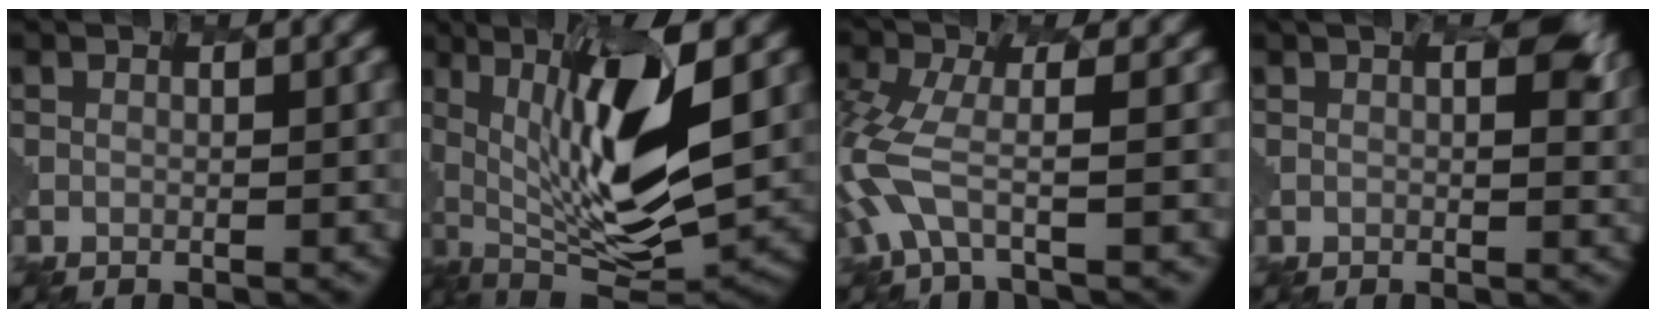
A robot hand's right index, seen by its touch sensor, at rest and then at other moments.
{"total": 10.0, "force": [2.8, 2.1, 9.4], "torque": [-0.211, 0.004, 0.035]}
{"total": 4.0, "force": [-1.7, 1.4, 3.3], "torque": [-0.135, 0.009, -0.065]}
{"total": 1.6, "force": [1.6, -0.2, -0.4], "torque": [0.001, 0.019, 0.000]}